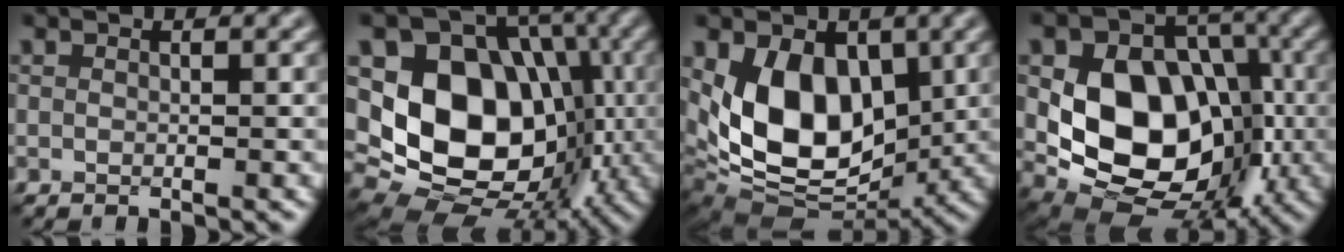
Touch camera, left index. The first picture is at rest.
{"total": 13.8, "force": [-0.5, 10.6, 8.8], "torque": [-0.145, -0.009, -0.019]}
{"total": 10.4, "force": [1.0, 7.0, 7.7], "torque": [-0.141, -0.023, 0.019]}
{"total": 12.1, "force": [-0.6, 9.0, 8.1], "torque": [-0.127, -0.015, -0.008]}